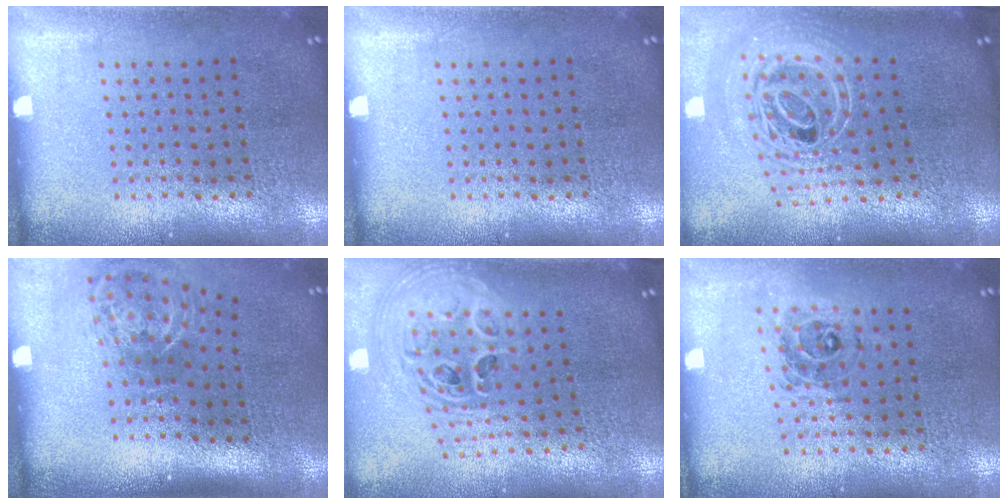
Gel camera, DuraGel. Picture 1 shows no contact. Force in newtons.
{"total": 0.0}
{"total": 2.7, "press": 1.8, "slide": 2.0}
{"total": 2.2, "press": 1.3, "slide": 1.8}
{"total": 2.7, "press": 1.9, "slide": 1.9}
{"total": 0.8, "press": 0.8, "slide": 0.1}